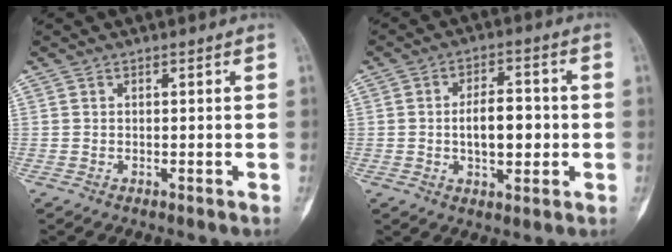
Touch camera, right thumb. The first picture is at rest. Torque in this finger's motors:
{"motor_torque": [1.22, 0.89, 0.68, -0.78, 0.31]}